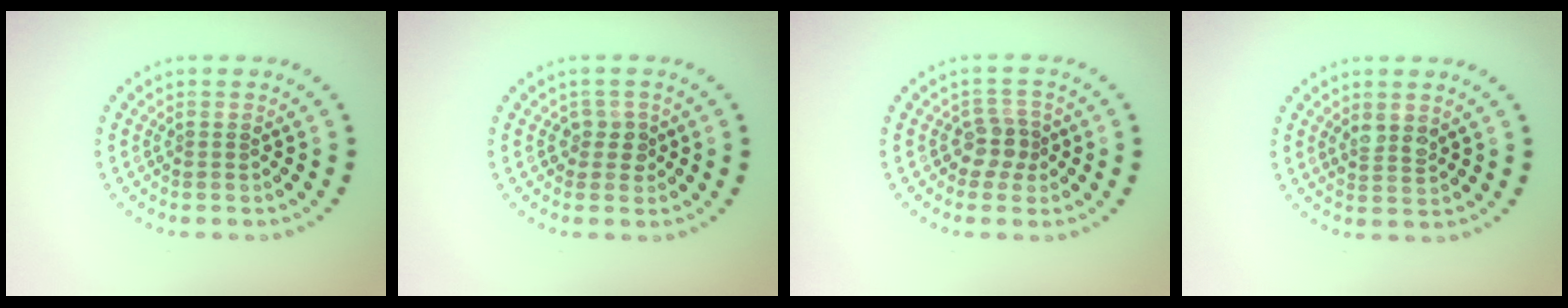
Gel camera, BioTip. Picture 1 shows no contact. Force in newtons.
{"total": 1.8, "press": 1.5, "slide": 1.0}
{"total": 2.2, "press": 1.7, "slide": 1.3}
{"total": 1.7, "press": 1.5, "slide": 0.7}